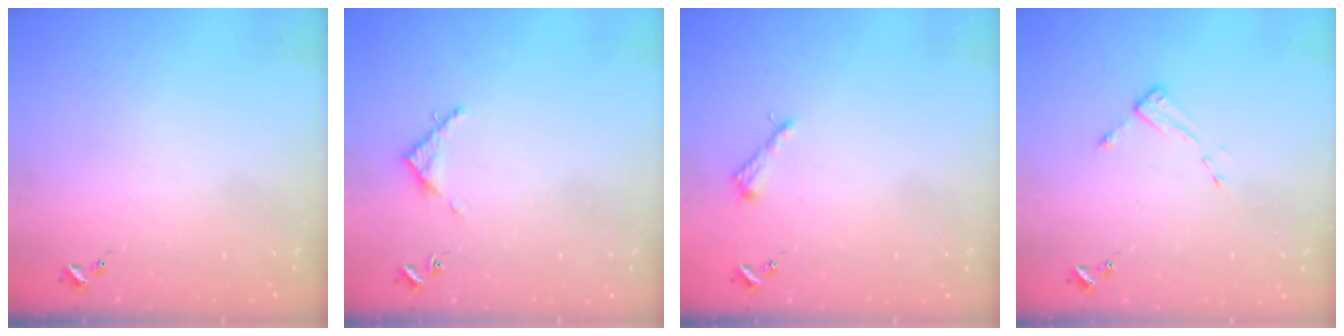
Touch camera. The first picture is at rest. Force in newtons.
{"total": 4.0, "press": 4.0, "slide": 0.5}
{"total": 4.2, "press": 4.1, "slide": 0.6}
{"total": 3.9, "press": 3.9, "slide": 0.2}